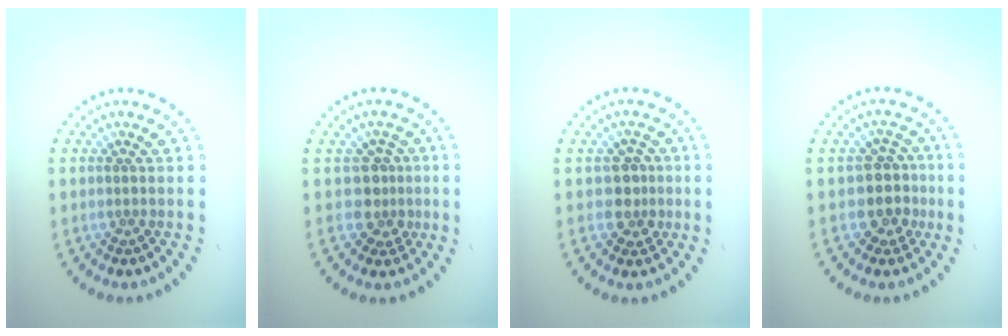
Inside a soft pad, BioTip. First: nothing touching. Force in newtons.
{"total": 2.5, "press": 1.9, "slide": 1.7}
{"total": 2.4, "press": 2.2, "slide": 1.0}
{"total": 2.9, "press": 2.4, "slide": 1.7}